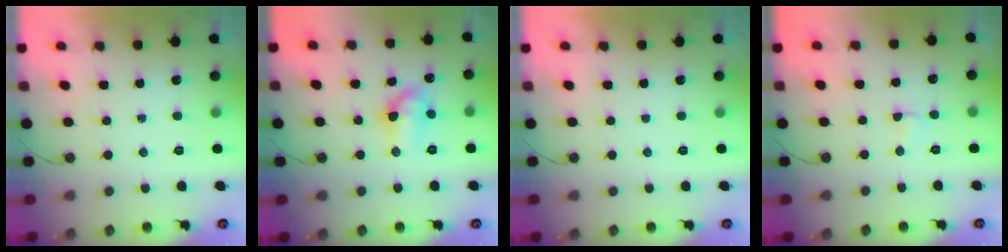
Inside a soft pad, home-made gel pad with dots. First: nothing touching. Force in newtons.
{"total": 9.6, "press": 9.6, "slide": 0.8}
{"total": 0.0}
{"total": 2.9, "press": 2.9, "slide": 0.6}